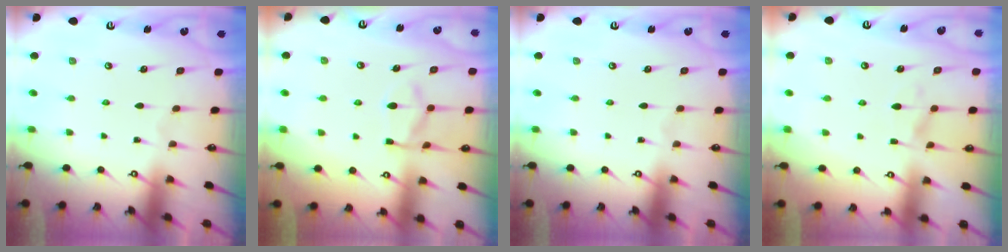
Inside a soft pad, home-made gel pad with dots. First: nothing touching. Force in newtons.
{"total": 5.3, "press": 5.0, "slide": 1.6}
{"total": 0.0}
{"total": 1.2, "press": 0.8, "slide": 0.9}